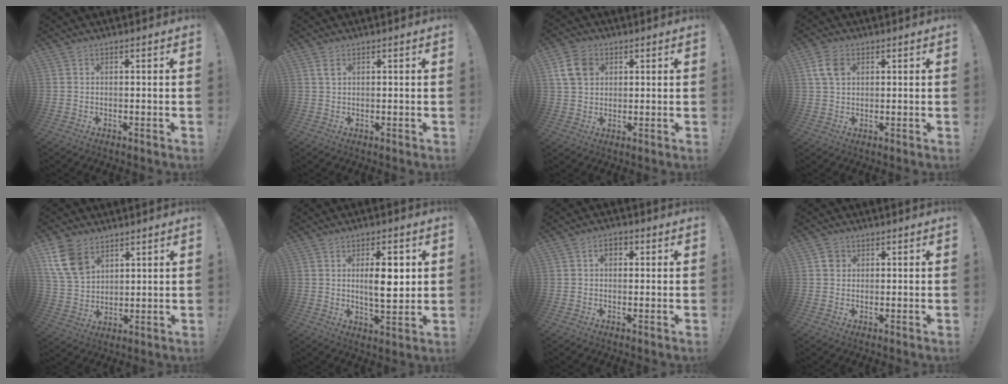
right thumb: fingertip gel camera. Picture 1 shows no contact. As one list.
[{"total": 2.0, "force": [1.1, 0.7, 1.5], "torque": [-0.024, -0.002, 0.018]}, {"total": 8.9, "force": [3.3, 6.7, 4.8], "torque": [-0.087, -0.001, 0.068]}, {"total": 6.1, "force": [2.0, 4.2, 4.0], "torque": [-0.074, 0.003, 0.040]}, {"total": 12.5, "force": [6.8, 8.3, 6.5], "torque": [-0.117, -0.029, 0.137]}, {"total": 9.5, "force": [1.6, 3.3, 8.8], "torque": [-0.131, -0.010, 0.018]}, {"total": 3.4, "force": [0.5, 2.3, 2.4], "torque": [-0.031, 0.003, 0.005]}, {"total": 2.7, "force": [0.7, 2.4, 0.8], "torque": [-0.004, 0.001, 0.012]}]